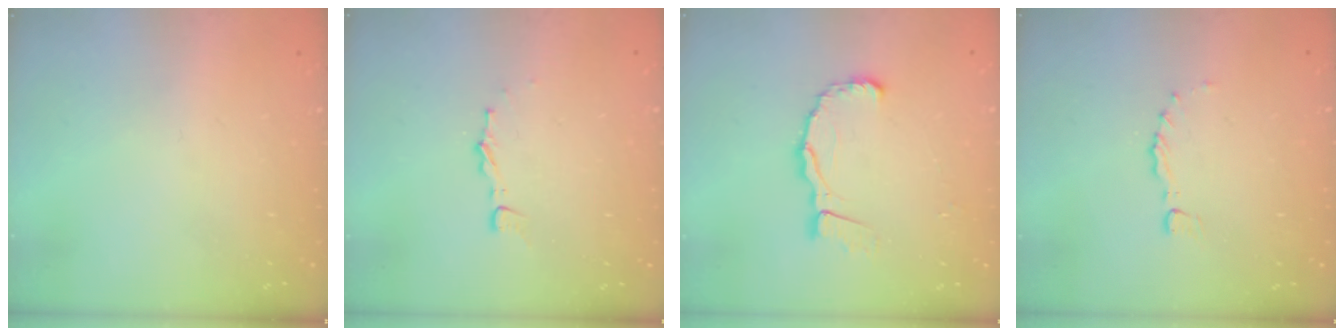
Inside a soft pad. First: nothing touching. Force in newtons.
{"total": 2.6, "press": 2.6, "slide": 0.2}
{"total": 9.6, "press": 9.5, "slide": 1.3}
{"total": 0.0}